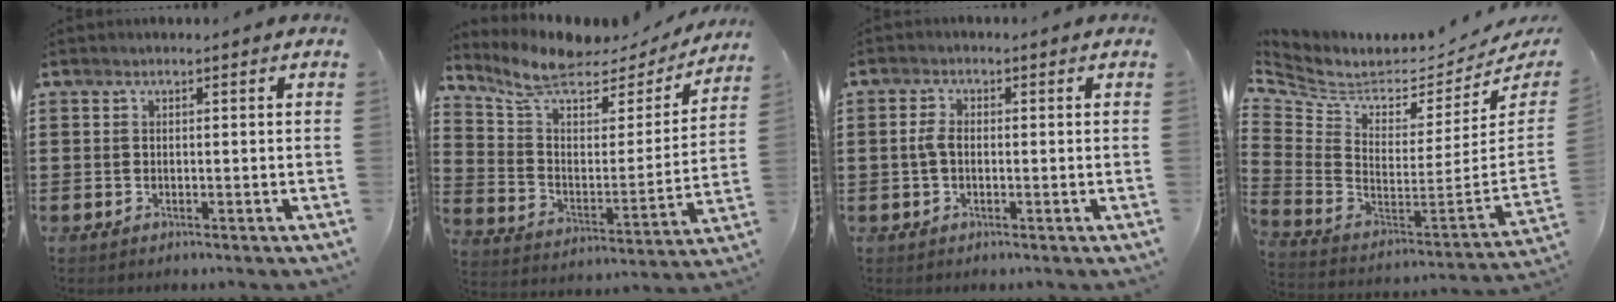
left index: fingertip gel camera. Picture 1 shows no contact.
{"total": 7.9, "force": [6.8, 2.2, 3.3], "torque": [-0.101, -0.045, 0.115]}
{"total": 2.8, "force": [-0.1, 1.4, 2.4], "torque": [-0.063, -0.002, -0.006]}
{"total": 3.7, "force": [3.1, 1.5, 1.5], "torque": [-0.060, -0.053, 0.048]}